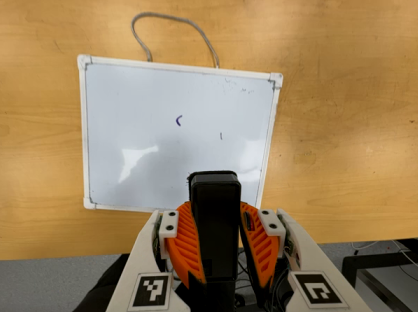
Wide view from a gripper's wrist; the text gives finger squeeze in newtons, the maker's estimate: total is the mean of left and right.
{"total": 10.8, "left": 8.6, "right": 13.0}